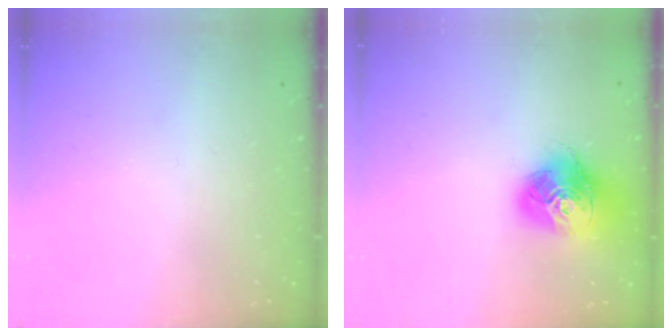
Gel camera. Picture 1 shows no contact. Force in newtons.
{"total": 16.4, "press": 16.4, "slide": 1.7}